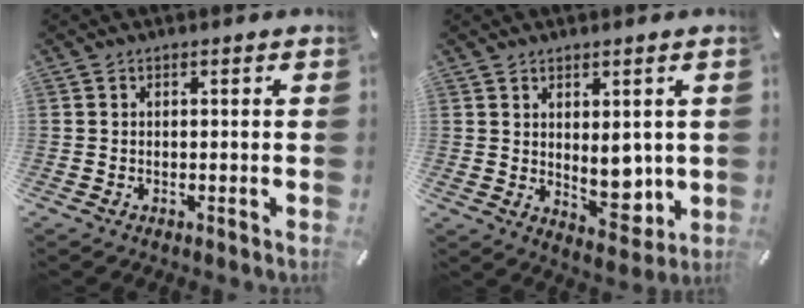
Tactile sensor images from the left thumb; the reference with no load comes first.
{"total": 7.8, "force": [1.2, 5.0, 5.9], "torque": [-0.063, -0.013, 0.022]}